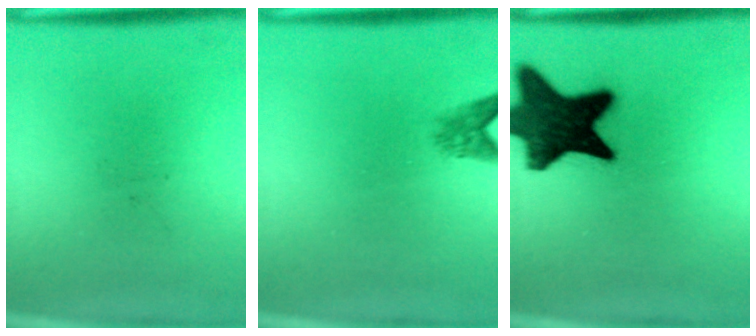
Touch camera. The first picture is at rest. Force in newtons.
{"total": 2.0}
{"total": 17.5}